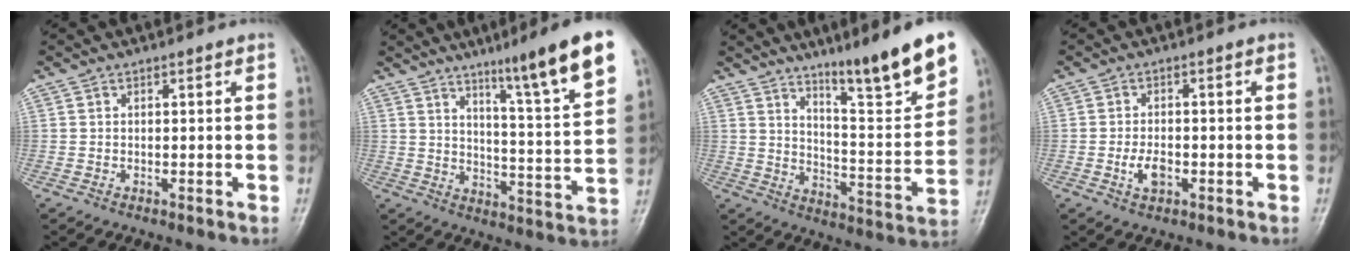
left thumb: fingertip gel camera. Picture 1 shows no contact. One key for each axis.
{"total": 16.3, "fx": 10.1, "fy": 0.9, "fz": 12.8, "tx": -0.170, "ty": -0.052, "tz": 0.149}
{"total": 17.1, "fx": 11.8, "fy": 1.9, "fz": 12.2, "tx": -0.154, "ty": -0.074, "tz": 0.188}
{"total": 3.7, "fx": -1.3, "fy": 2.1, "fz": 2.8, "tx": -0.051, "ty": 0.005, "tz": -0.023}